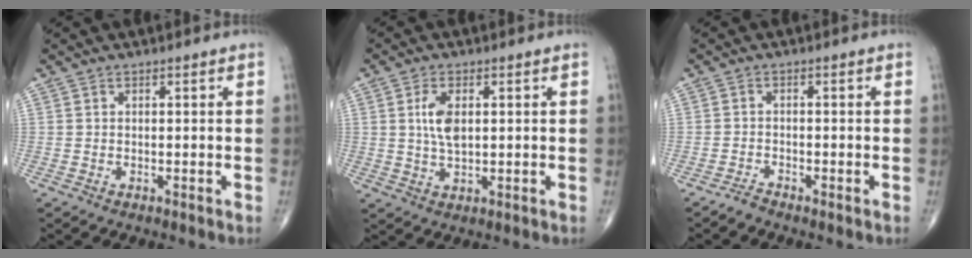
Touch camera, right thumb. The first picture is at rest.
{"total": 5.4, "force": [1.1, 2.7, 4.6], "torque": [-0.090, -0.004, 0.023]}
{"total": 1.5, "force": [-1.4, 0.0, 0.4], "torque": [-0.010, 0.000, -0.031]}